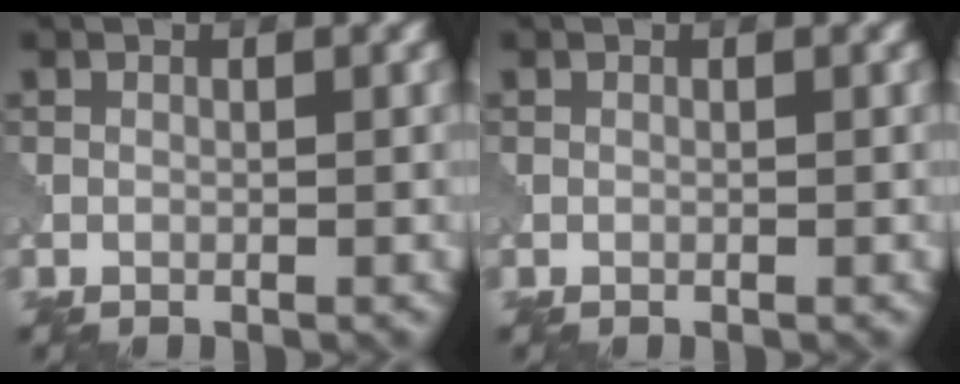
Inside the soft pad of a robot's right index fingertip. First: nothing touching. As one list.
[{"total": 0.0}]